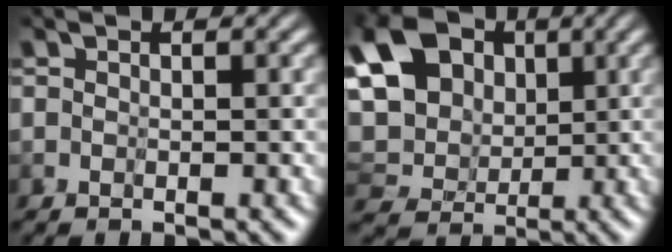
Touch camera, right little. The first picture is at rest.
{"total": 7.9, "force": [2.1, 6.3, 4.1], "torque": [-0.081, 0.013, 0.019]}